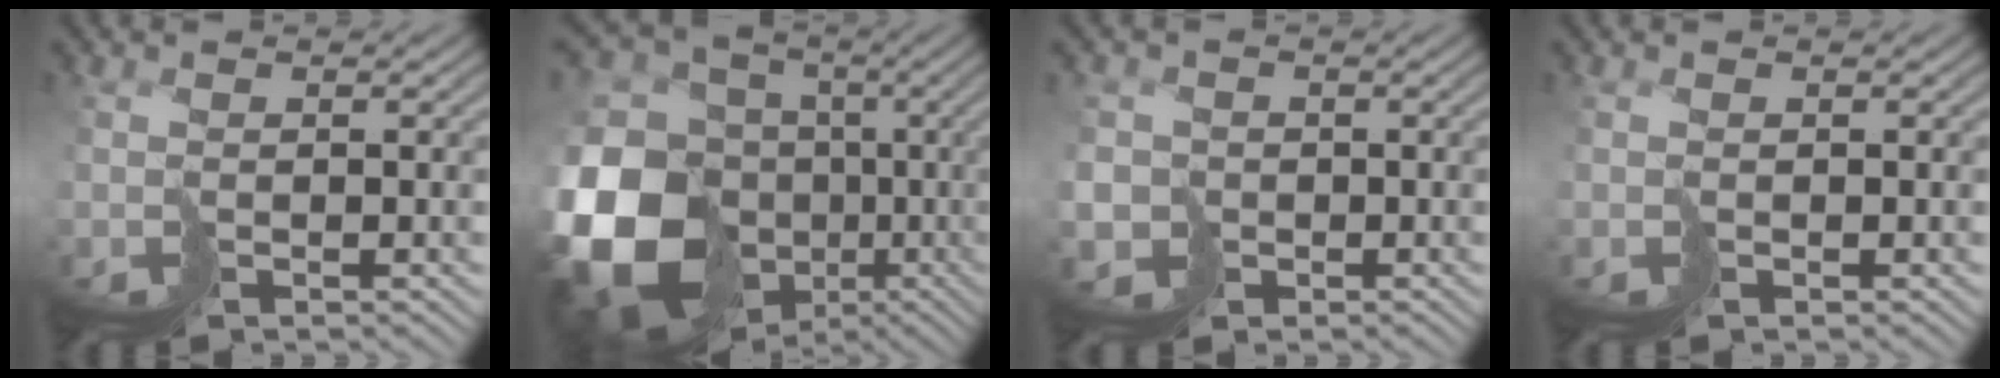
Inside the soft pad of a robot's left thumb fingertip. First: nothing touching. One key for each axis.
{"total": 20.8, "fx": -5.6, "fy": 17.6, "fz": 9.5, "tx": -0.272, "ty": -0.041, "tz": -0.110}
{"total": 3.4, "fx": -1.5, "fy": 3.1, "fz": 0.6, "tx": -0.014, "ty": -0.008, "tz": -0.042}
{"total": 0.0}